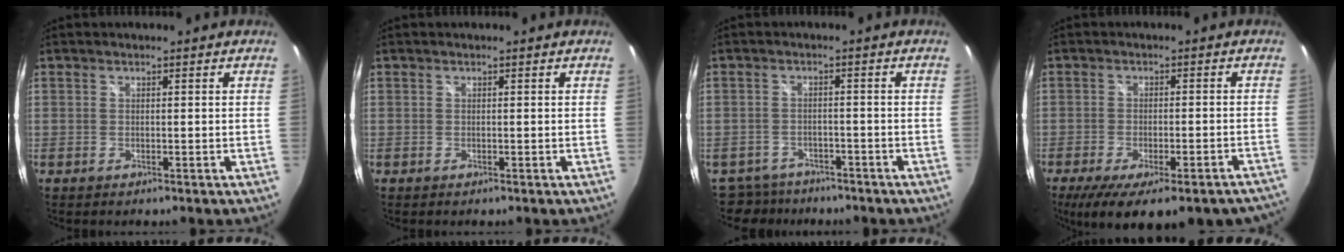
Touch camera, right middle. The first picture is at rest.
{"total": 0.0}
{"total": 8.3, "force": [-7.0, 4.2, 1.4], "torque": [-0.047, -0.003, -0.107]}
{"total": 18.1, "force": [-13.9, 4.8, 10.5], "torque": [-0.183, -0.057, -0.186]}